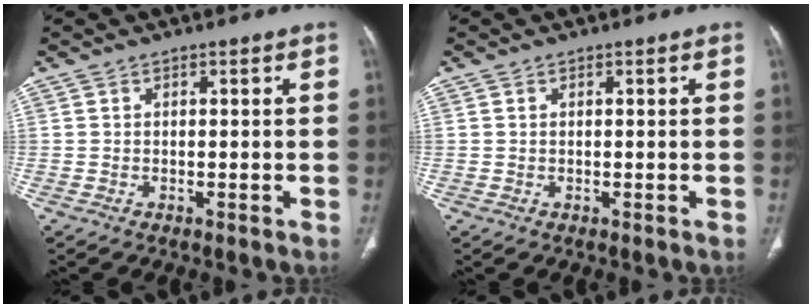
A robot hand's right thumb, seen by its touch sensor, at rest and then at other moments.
{"total": 0.0}